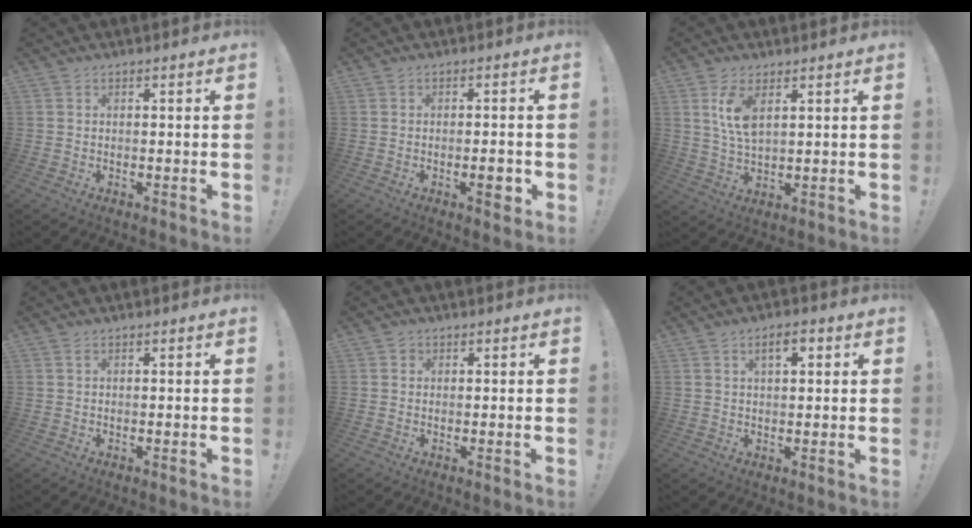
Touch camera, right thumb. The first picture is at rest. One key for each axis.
{"total": 4.2, "fx": -1.6, "fy": 1.0, "fz": 3.7, "tx": -0.045, "ty": 0.002, "tz": -0.027}
{"total": 7.5, "fx": 3.2, "fy": 3.4, "fz": 5.9, "tx": -0.123, "ty": -0.012, "tz": 0.053}
{"total": 0.7, "fx": 0.3, "fy": 0.1, "fz": 0.6, "tx": -0.015, "ty": 0.001, "tz": 0.005}
{"total": 1.0, "fx": 0.5, "fy": 0.8, "fz": 0.1, "tx": 0.002, "ty": 0.000, "tz": 0.010}
{"total": 4.4, "fx": 1.9, "fy": 1.7, "fz": 3.5, "tx": -0.051, "ty": -0.001, "tz": 0.027}